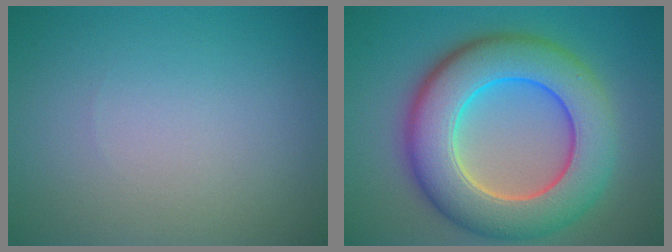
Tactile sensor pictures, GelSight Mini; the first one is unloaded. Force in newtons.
{"total": 11.3, "press": 11.3, "slide": 0.7}